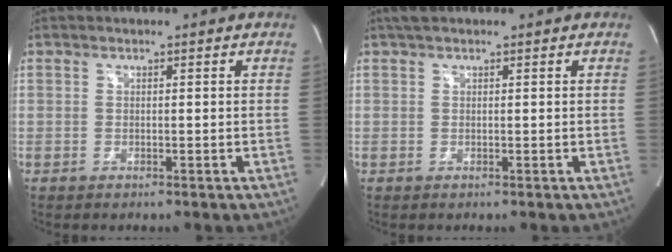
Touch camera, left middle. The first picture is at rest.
{"total": 1.8, "force": [1.4, 0.7, 1.0], "torque": [-0.021, 0.016, 0.025]}